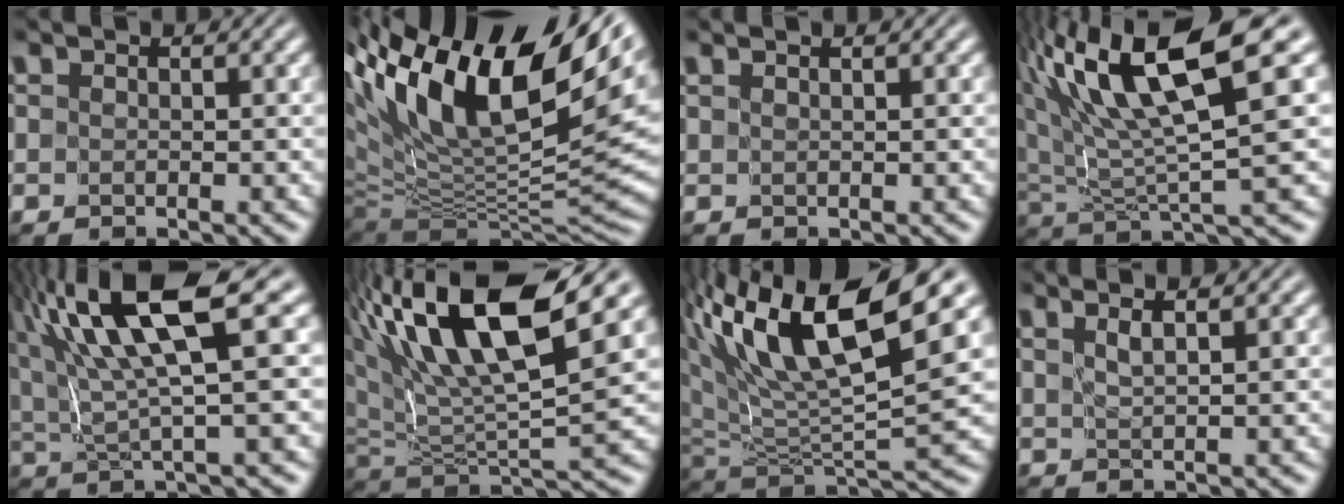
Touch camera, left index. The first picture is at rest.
{"total": 16.7, "force": [7.0, 7.4, 13.2], "torque": [-0.236, 0.027, 0.120]}
{"total": 1.1, "force": [1.0, 0.1, 0.5], "torque": [-0.002, -0.008, 0.009]}
{"total": 12.8, "force": [5.9, 2.8, 11.0], "torque": [-0.213, 0.023, 0.110]}
{"total": 11.7, "force": [5.5, 2.2, 10.1], "torque": [-0.184, 0.020, 0.100]}
{"total": 14.6, "force": [7.1, 4.4, 11.9], "torque": [-0.225, 0.021, 0.126]}
{"total": 12.3, "force": [6.1, 3.9, 10.0], "torque": [-0.184, 0.007, 0.115]}
{"total": 2.6, "force": [1.8, 0.6, 1.8], "torque": [-0.008, 0.010, 0.011]}